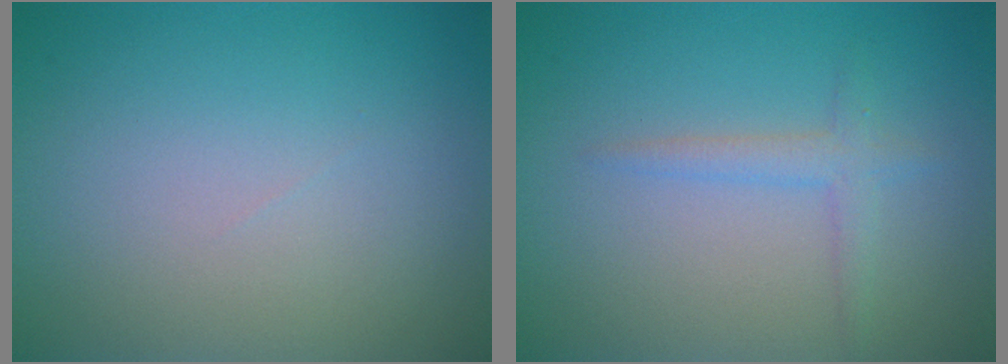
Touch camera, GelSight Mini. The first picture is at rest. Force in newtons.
{"total": 1.7, "press": 1.7, "slide": 0.1}